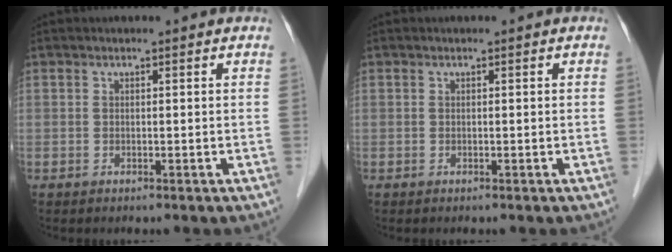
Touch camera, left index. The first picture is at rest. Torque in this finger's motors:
{"motor_torque": [0.00, 0.00, 0.00, 0.00]}